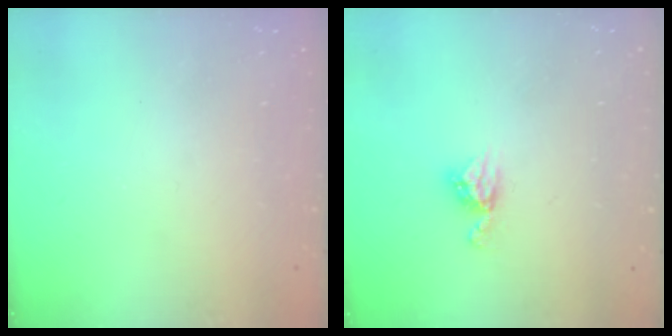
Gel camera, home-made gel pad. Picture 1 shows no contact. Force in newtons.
{"total": 6.1, "press": 6.1, "slide": 0.4}